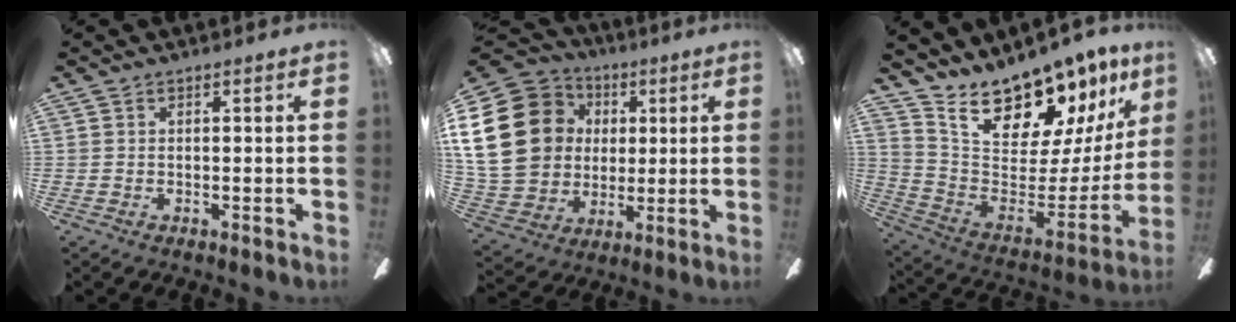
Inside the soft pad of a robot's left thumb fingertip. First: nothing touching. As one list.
[{"total": 23.4, "force": [3.3, 19.8, 12.0], "torque": [-0.237, 0.014, 0.078]}, {"total": 18.1, "force": [15.5, 6.5, 6.6], "torque": [-0.102, -0.129, 0.274]}]